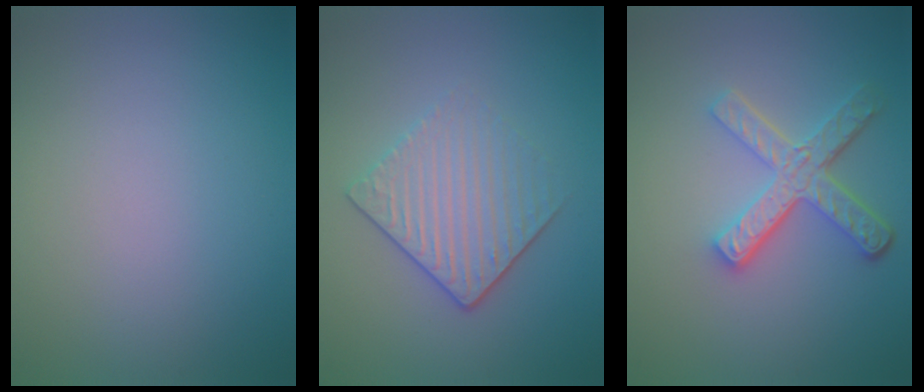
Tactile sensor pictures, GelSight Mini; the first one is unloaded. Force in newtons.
{"total": 3.9, "press": 3.1, "slide": 2.3}
{"total": 4.8, "press": 3.6, "slide": 3.2}